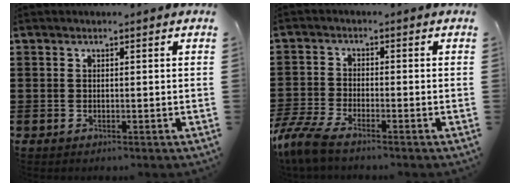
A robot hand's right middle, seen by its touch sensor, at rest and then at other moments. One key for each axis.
{"total": 5.0, "fx": -4.2, "fy": 0.6, "fz": 2.5, "tx": -0.082, "ty": -0.018, "tz": -0.091}